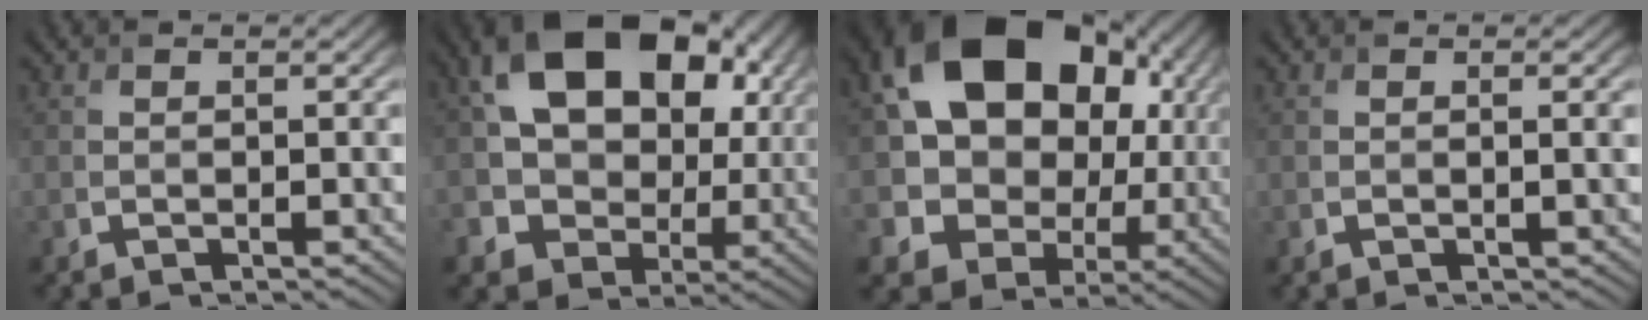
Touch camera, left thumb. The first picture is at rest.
{"total": 17.2, "force": [3.8, 12.8, 11.0], "torque": [-0.187, -0.003, 0.073]}
{"total": 21.0, "force": [4.7, 16.7, 11.7], "torque": [-0.256, -0.011, 0.103]}
{"total": 0.9, "force": [0.1, 0.0, 0.9], "torque": [-0.015, 0.000, 0.000]}